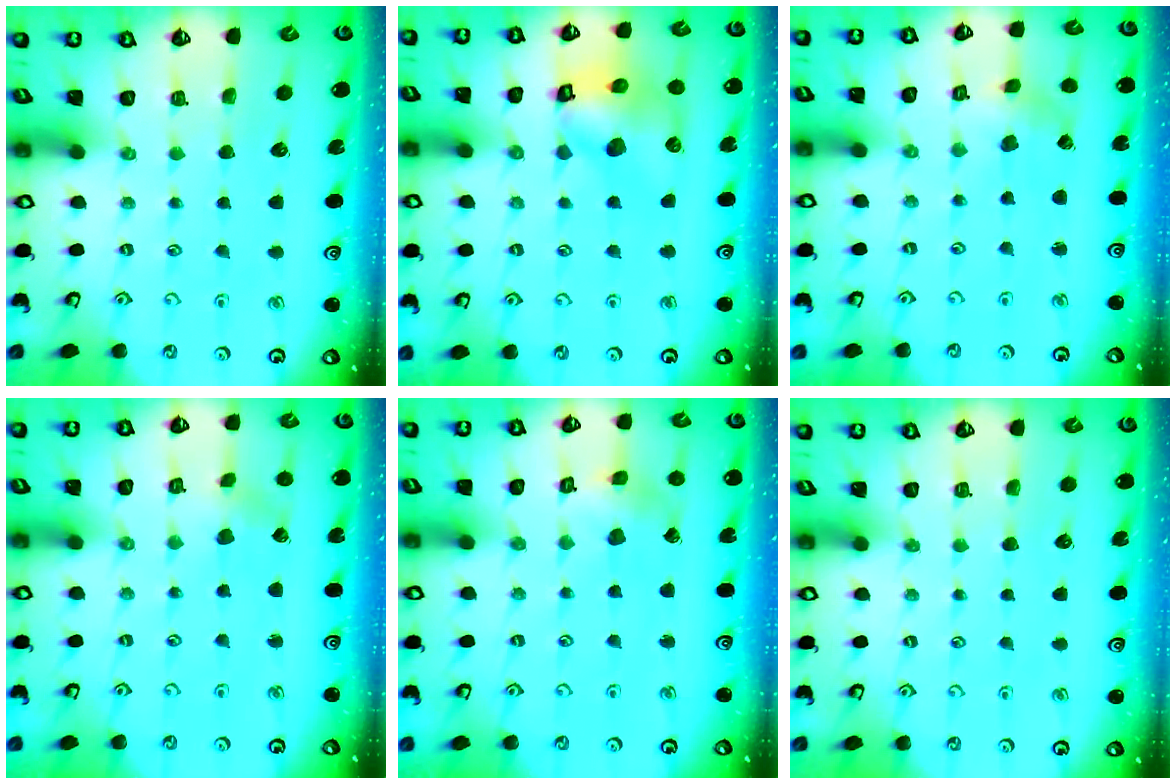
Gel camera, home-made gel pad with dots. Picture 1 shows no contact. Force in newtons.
{"total": 11.6, "press": 11.5, "slide": 1.7}
{"total": 1.7, "press": 1.7, "slide": 0.3}
{"total": 1.4, "press": 1.4, "slide": 0.2}
{"total": 3.1, "press": 3.1, "slide": 0.2}
{"total": 0.0}